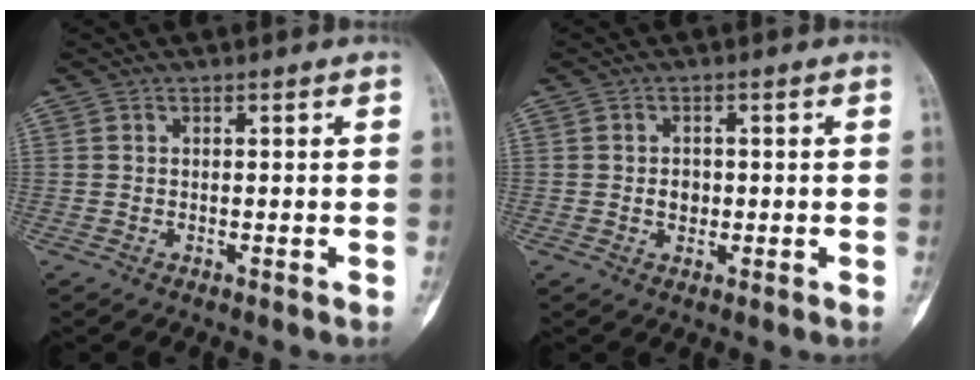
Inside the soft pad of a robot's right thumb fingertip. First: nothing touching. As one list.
[{"total": 2.5, "force": [-0.2, 2.1, 1.5], "torque": [-0.011, 0.004, -0.002]}]